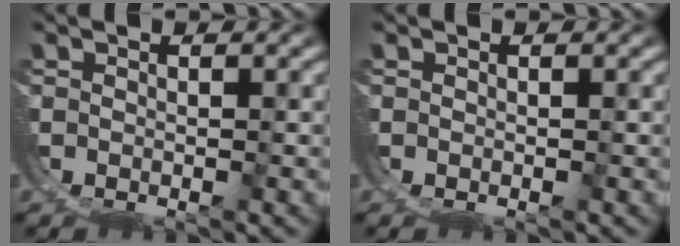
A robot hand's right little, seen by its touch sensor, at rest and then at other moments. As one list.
[{"total": 0.0}]